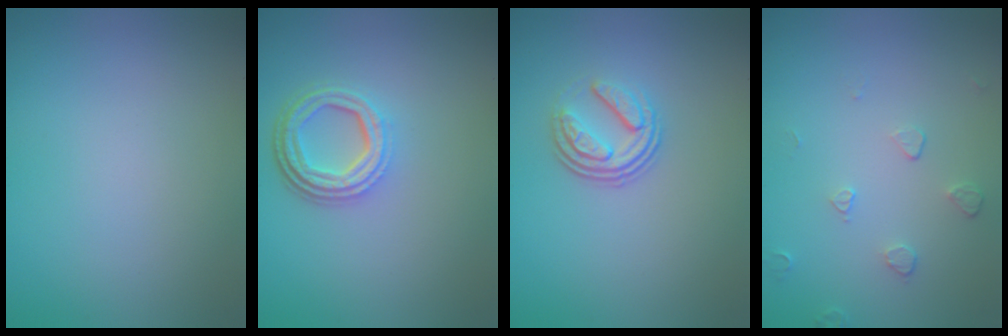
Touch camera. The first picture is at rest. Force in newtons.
{"total": 4.2, "press": 3.1, "slide": 2.7}
{"total": 3.7, "press": 2.5, "slide": 2.7}
{"total": 1.1, "press": 0.7, "slide": 0.9}